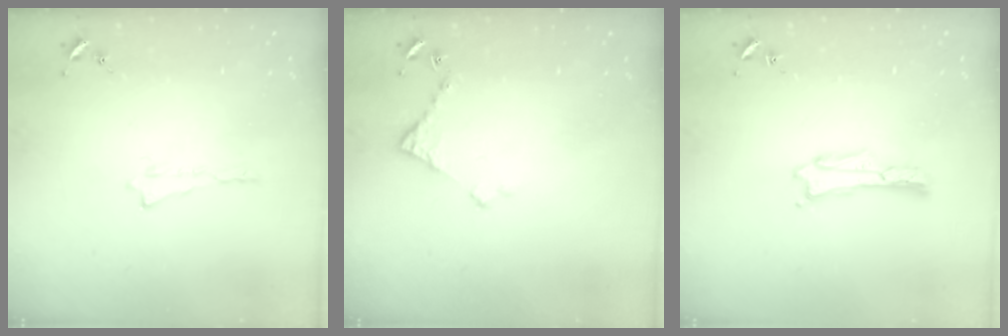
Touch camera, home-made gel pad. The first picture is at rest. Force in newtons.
{"total": 3.7, "press": 3.6, "slide": 0.3}
{"total": 0.0}